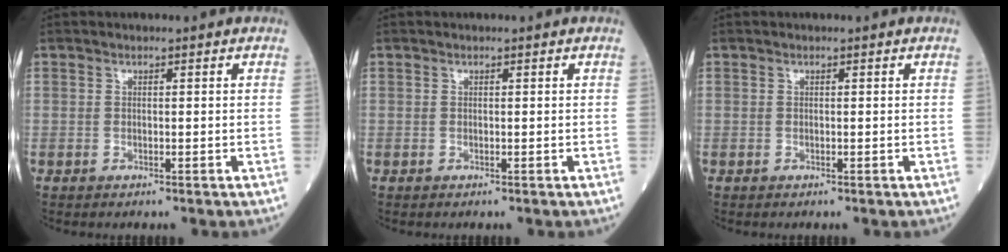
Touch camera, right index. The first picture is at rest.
{"total": 0.0}
{"total": 0.0}